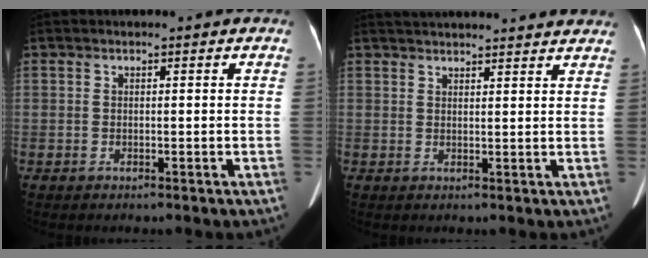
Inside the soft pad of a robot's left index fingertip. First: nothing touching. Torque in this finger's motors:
{"motor_torque": [0.76, -1.38, 0.14, 0.06]}